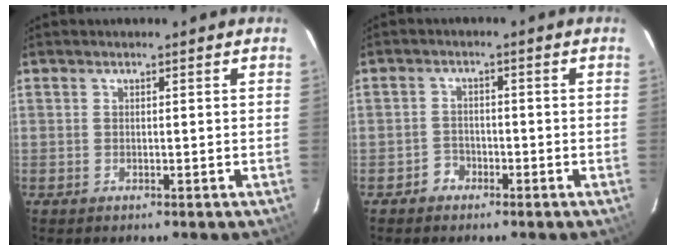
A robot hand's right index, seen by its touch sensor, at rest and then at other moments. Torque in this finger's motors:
{"motor_torque": [-0.17, -0.06, -0.26, -0.20]}